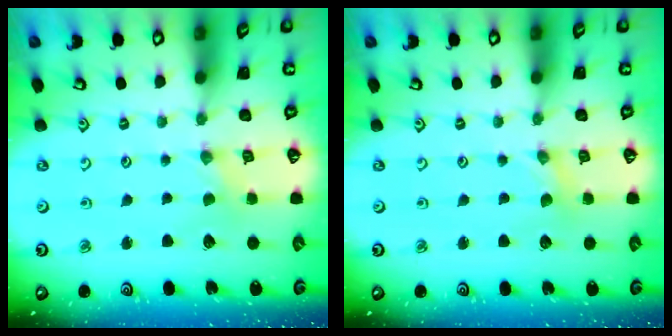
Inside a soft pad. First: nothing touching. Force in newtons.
{"total": 0.7, "press": 0.7, "slide": 0.2}